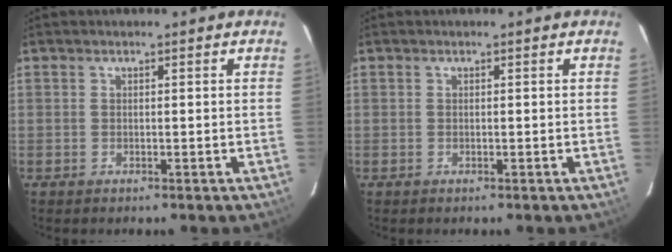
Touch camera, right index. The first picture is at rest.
{"total": 0.0}